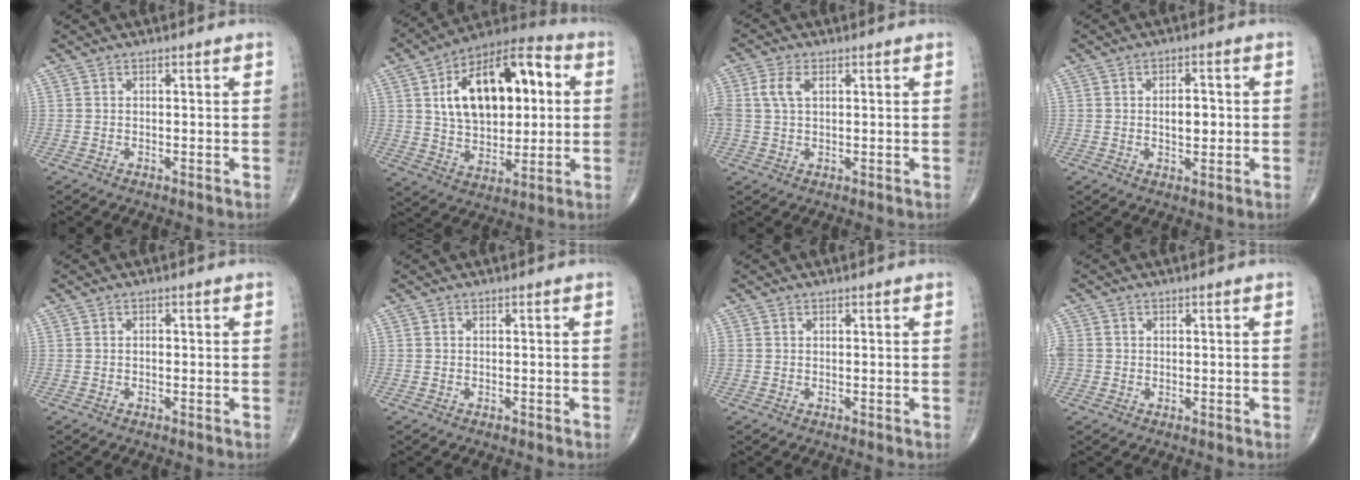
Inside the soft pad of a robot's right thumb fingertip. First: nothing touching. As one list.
[{"total": 22.7, "force": [4.7, 12.6, 18.2], "torque": [-0.259, 0.017, 0.073]}, {"total": 4.7, "force": [1.3, 2.6, 3.7], "torque": [-0.096, 0.012, 0.026]}, {"total": 4.4, "force": [0.1, 2.4, 3.7], "torque": [-0.046, 0.002, 0.001]}, {"total": 0.6, "force": [-0.1, 0.4, 0.4], "torque": [-0.006, 0.001, -0.005]}, {"total": 0.0}, {"total": 0.5, "force": [0.1, 0.5, 0.2], "torque": [0.001, 0.002, 0.001]}, {"total": 3.0, "force": [-0.1, 2.7, 1.2], "torque": [-0.027, 0.006, -0.001]}]